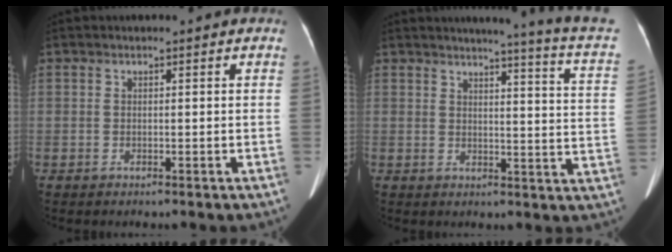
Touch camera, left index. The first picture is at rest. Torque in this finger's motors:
{"motor_torque": [0.13, -1.59, 0.01, 0.08]}